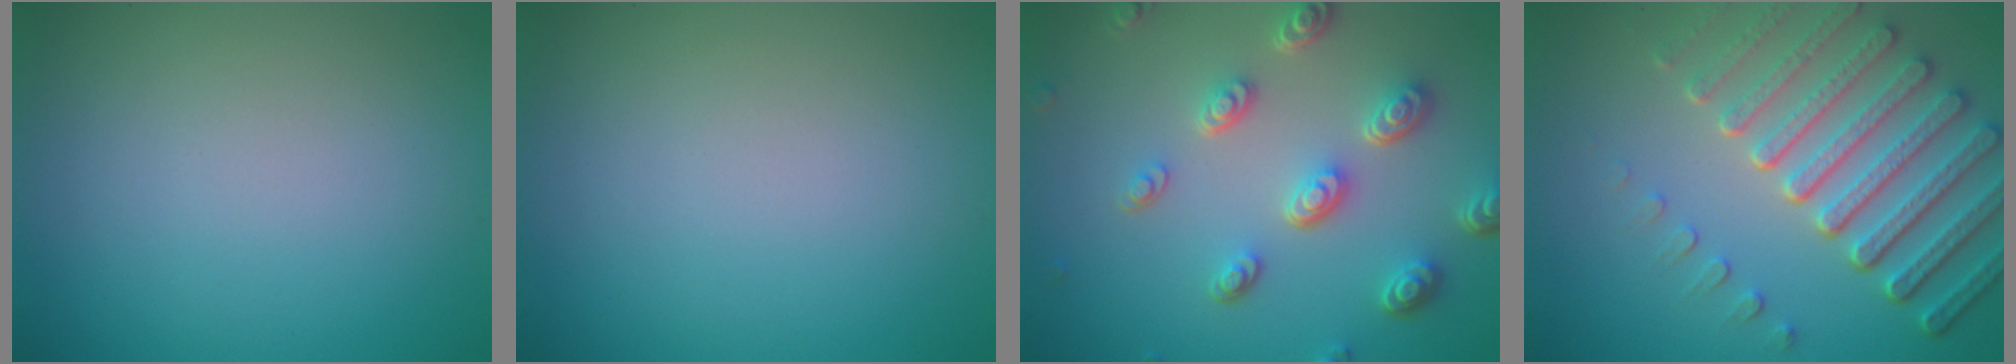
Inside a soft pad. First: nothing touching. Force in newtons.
{"total": 0.0}
{"total": 5.3, "press": 3.9, "slide": 3.6}
{"total": 7.4, "press": 5.6, "slide": 4.9}